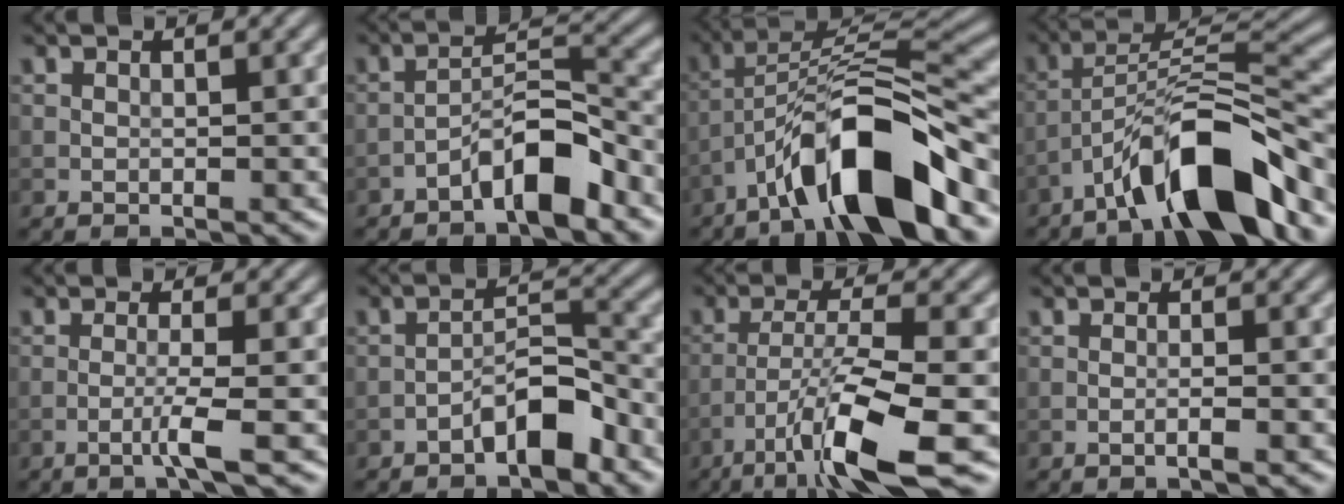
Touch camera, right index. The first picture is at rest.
{"total": 5.4, "force": [-3.5, 1.4, 3.9], "torque": [-0.062, 0.021, -0.065]}
{"total": 11.9, "force": [-6.8, 3.1, 9.3], "torque": [-0.148, 0.018, -0.122]}
{"total": 11.1, "force": [-7.1, 2.7, 8.1], "torque": [-0.132, 0.018, -0.126]}
{"total": 2.5, "force": [-1.0, -0.1, 2.3], "torque": [-0.043, 0.004, -0.029]}
{"total": 4.4, "force": [-2.9, 1.3, 3.1], "torque": [-0.047, 0.021, -0.053]}
{"total": 9.2, "force": [-5.1, 1.4, 7.5], "torque": [-0.127, 0.001, -0.094]}
{"total": 1.3, "force": [-0.4, 0.2, 1.2], "torque": [-0.015, 0.001, -0.013]}